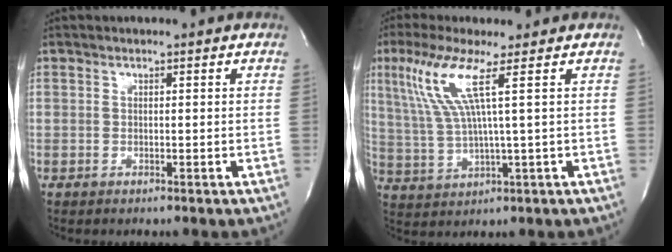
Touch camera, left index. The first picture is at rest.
{"total": 8.0, "force": [3.2, -0.9, 7.3], "torque": [-0.165, -0.001, 0.070]}